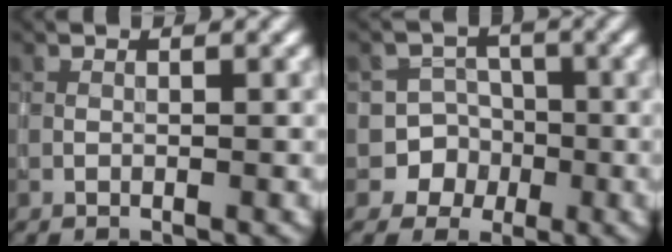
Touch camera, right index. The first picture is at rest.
{"total": 6.2, "force": [-2.4, 5.7, 0.0], "torque": [0.023, 0.003, -0.057]}